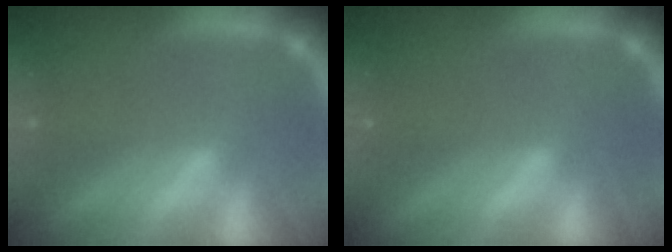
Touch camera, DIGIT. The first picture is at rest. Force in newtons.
{"total": 0.0}